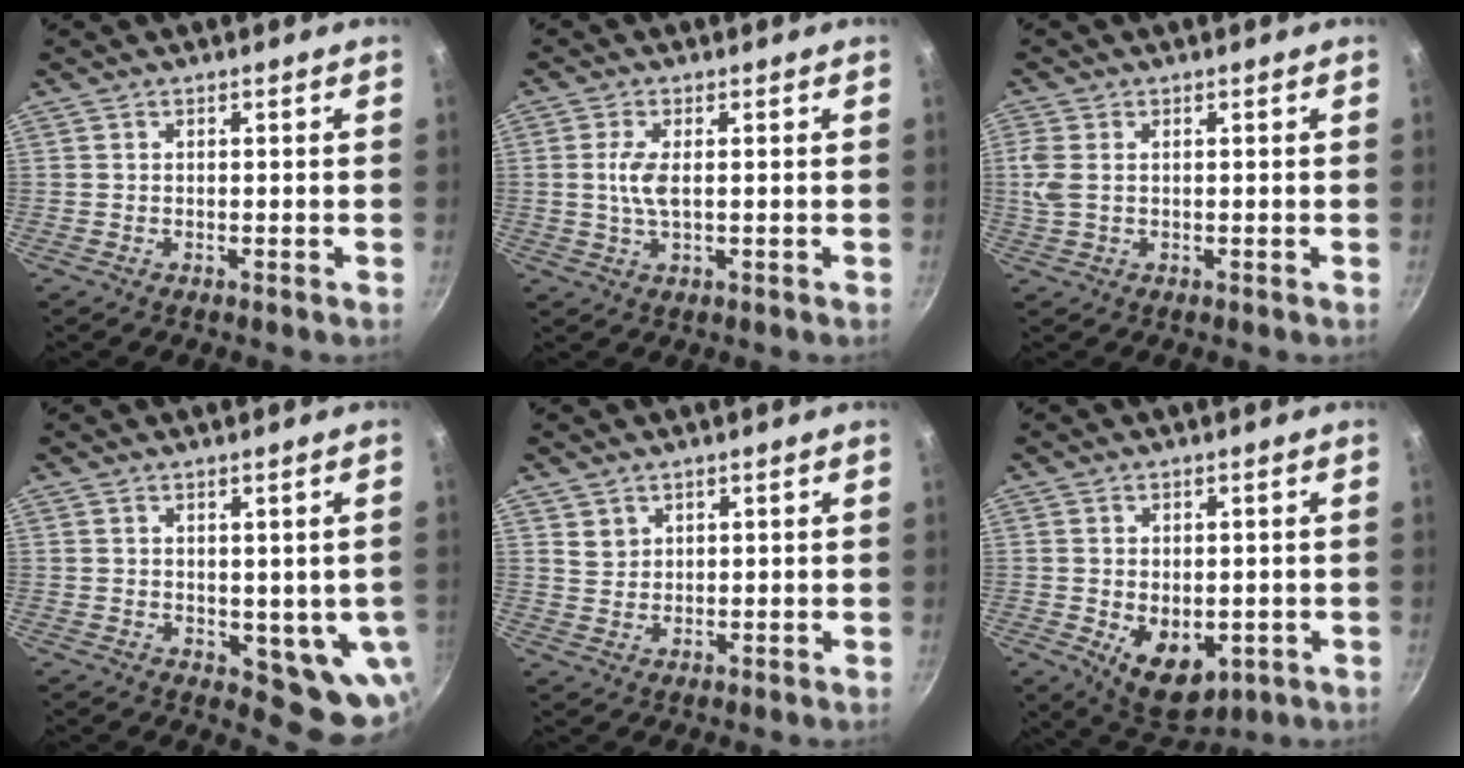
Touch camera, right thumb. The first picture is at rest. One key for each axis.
{"total": 4.5, "fx": 0.3, "fy": 1.6, "fz": 4.1, "tx": -0.097, "ty": -0.001, "tz": 0.005}
{"total": 4.0, "fx": 0.6, "fy": 2.4, "fz": 3.2, "tx": -0.076, "ty": 0.003, "tz": 0.012}
{"total": 9.5, "fx": 0.1, "fy": 4.8, "fz": 8.2, "tx": -0.070, "ty": -0.021, "tz": 0.012}
{"total": 2.5, "fx": 1.5, "fy": 2.0, "fz": 0.6, "tx": 0.005, "ty": 0.002, "tz": 0.033}
{"total": 9.1, "fx": -1.5, "fy": 5.8, "fz": 6.8, "tx": -0.083, "ty": -0.014, "tz": -0.003}